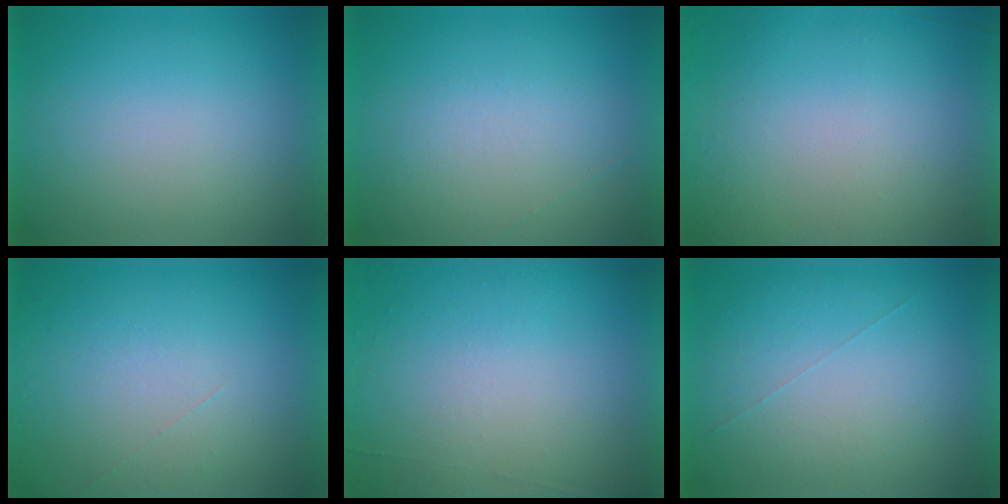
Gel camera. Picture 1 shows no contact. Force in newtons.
{"total": 1.0}
{"total": 6.1}
{"total": 1.1}
{"total": 5.9}
{"total": 1.0}